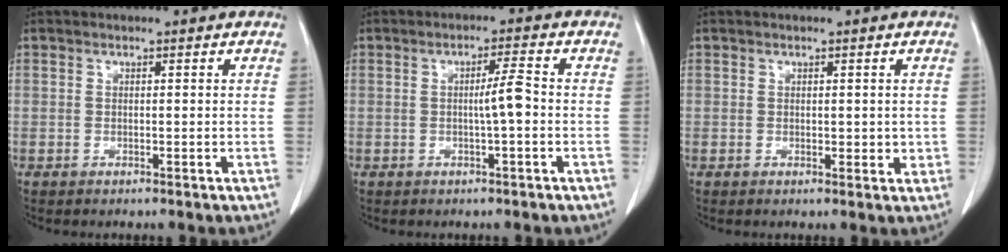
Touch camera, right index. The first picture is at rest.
{"total": 3.7, "force": [-0.4, -0.1, 3.6], "torque": [-0.060, 0.002, -0.007]}
{"total": 1.9, "force": [0.3, 1.3, 1.3], "torque": [-0.011, -0.003, 0.007]}